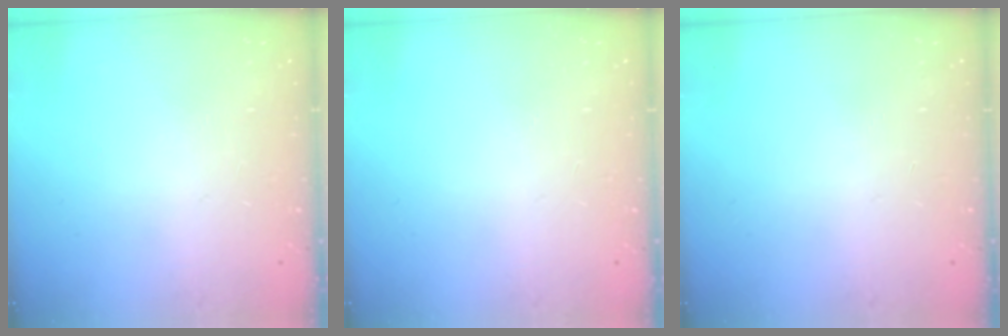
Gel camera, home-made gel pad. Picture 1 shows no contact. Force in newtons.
{"total": 0.0}
{"total": 0.0}